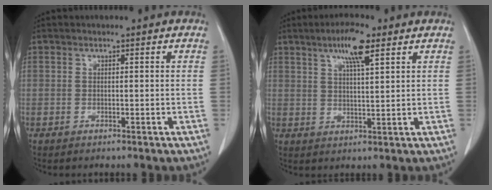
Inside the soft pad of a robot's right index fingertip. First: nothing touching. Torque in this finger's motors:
{"motor_torque": [0.69, 0.39, 0.19, 0.08]}